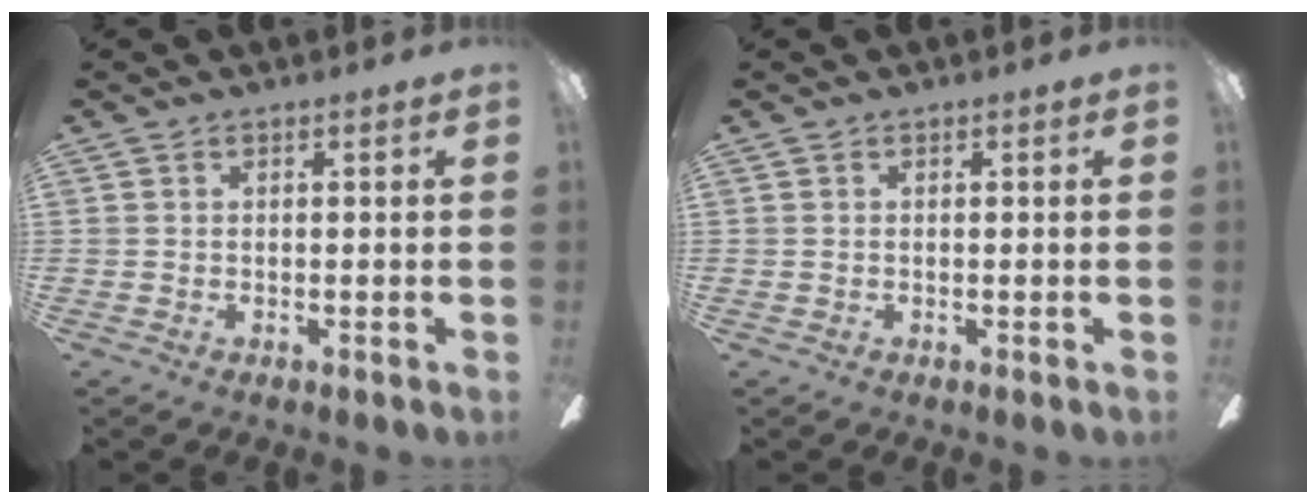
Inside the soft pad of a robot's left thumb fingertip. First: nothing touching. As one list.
[{"total": 0.0}]